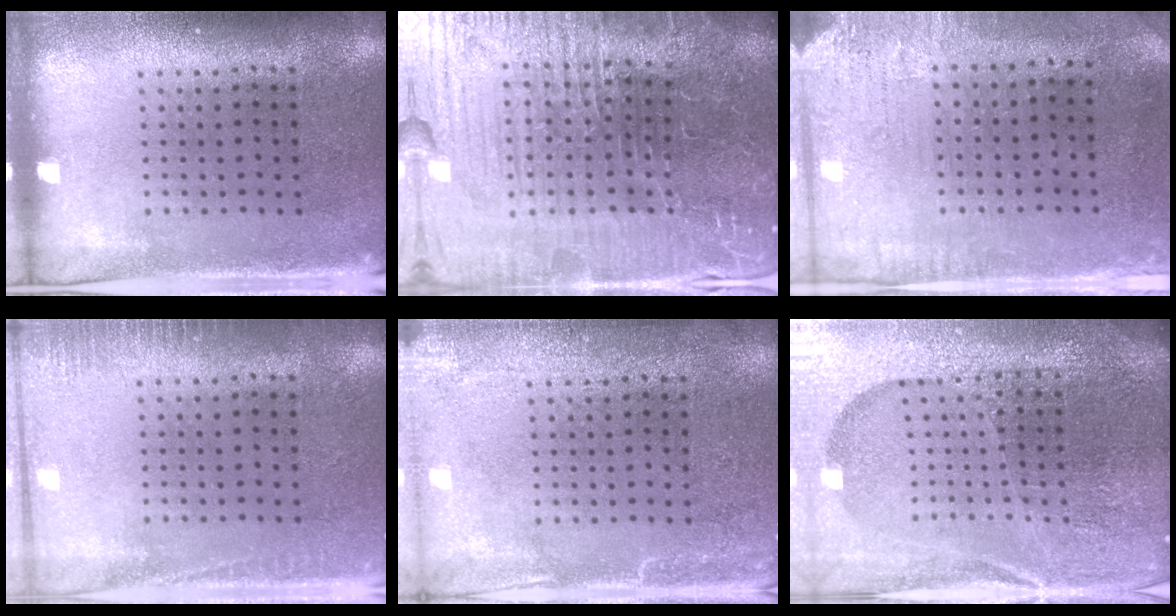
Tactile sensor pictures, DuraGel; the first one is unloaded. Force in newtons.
{"total": 6.8, "press": 6.2, "slide": 2.7}
{"total": 3.1, "press": 2.5, "slide": 1.9}
{"total": 1.6, "press": 1.6, "slide": 0.4}
{"total": 3.0, "press": 3.0, "slide": 0.3}
{"total": 6.2, "press": 5.5, "slide": 2.9}